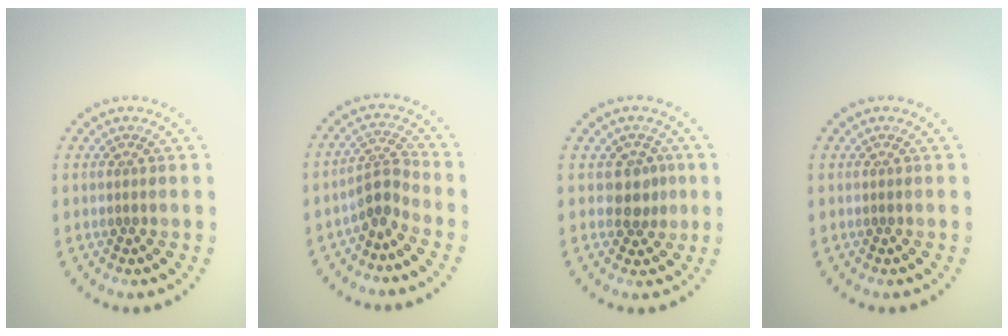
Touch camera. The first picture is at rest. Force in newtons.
{"total": 2.5, "press": 1.8, "slide": 1.8}
{"total": 2.1, "press": 1.8, "slide": 1.2}
{"total": 0.0}